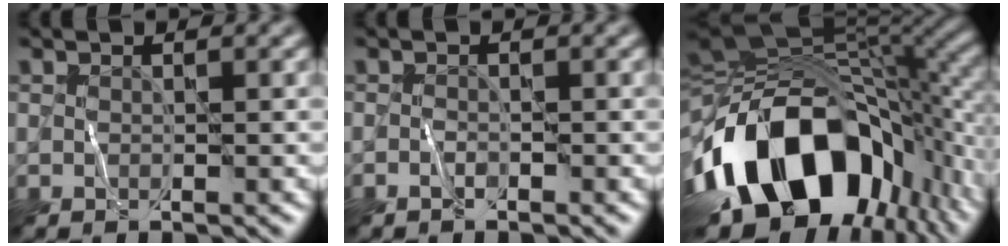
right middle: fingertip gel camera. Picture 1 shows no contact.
{"total": 0.6, "force": [-0.5, 0.2, 0.2], "torque": [-0.003, 0.004, -0.011]}
{"total": 18.2, "force": [-5.6, 10.6, 13.7], "torque": [-0.261, 0.000, -0.088]}